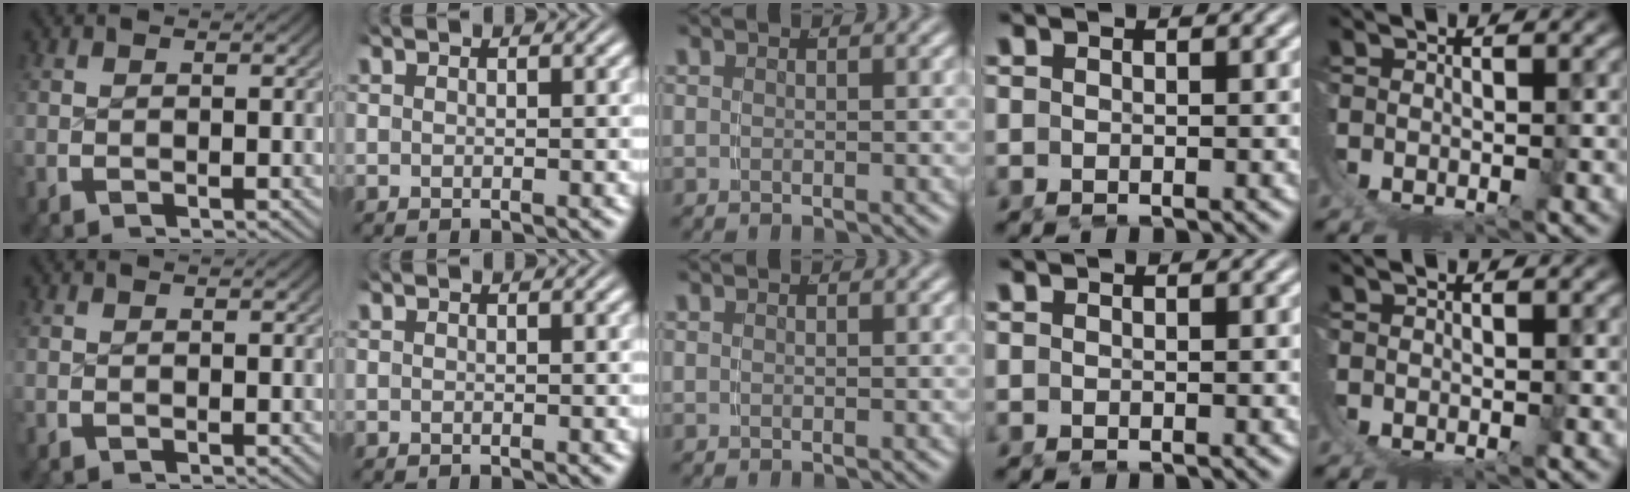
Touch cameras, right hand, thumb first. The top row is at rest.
{}